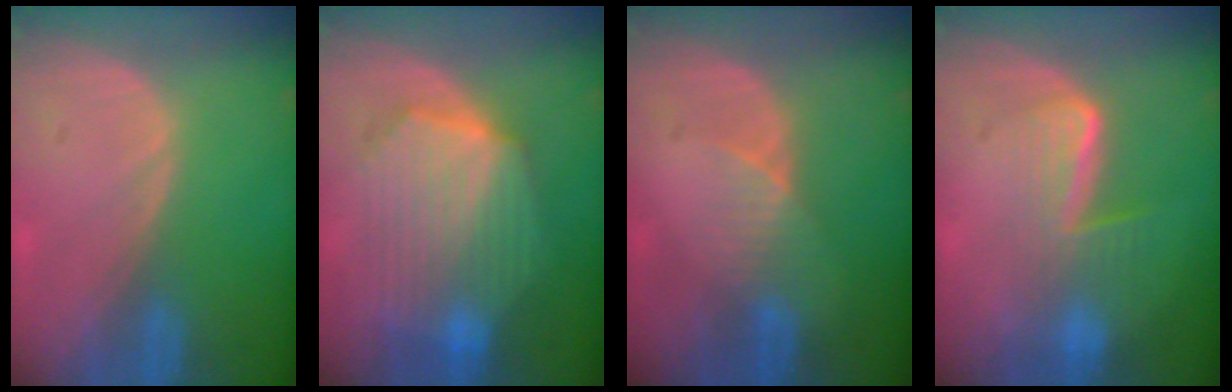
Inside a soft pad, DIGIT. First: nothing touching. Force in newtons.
{"total": 10.8, "press": 10.8, "slide": 0.7}
{"total": 3.2, "press": 2.8, "slide": 1.4}
{"total": 6.7, "press": 5.8, "slide": 3.4}